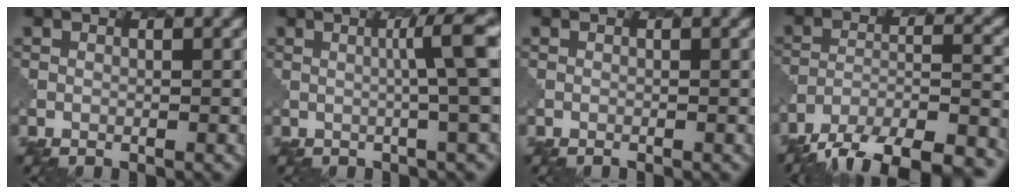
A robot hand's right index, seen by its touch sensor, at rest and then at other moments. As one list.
[{"total": 5.6, "force": [1.1, 0.4, 5.5], "torque": [-0.074, 0.009, 0.018]}, {"total": 0.0}, {"total": 13.7, "force": [-11.4, 4.7, 5.9], "torque": [-0.093, -0.012, -0.145]}]